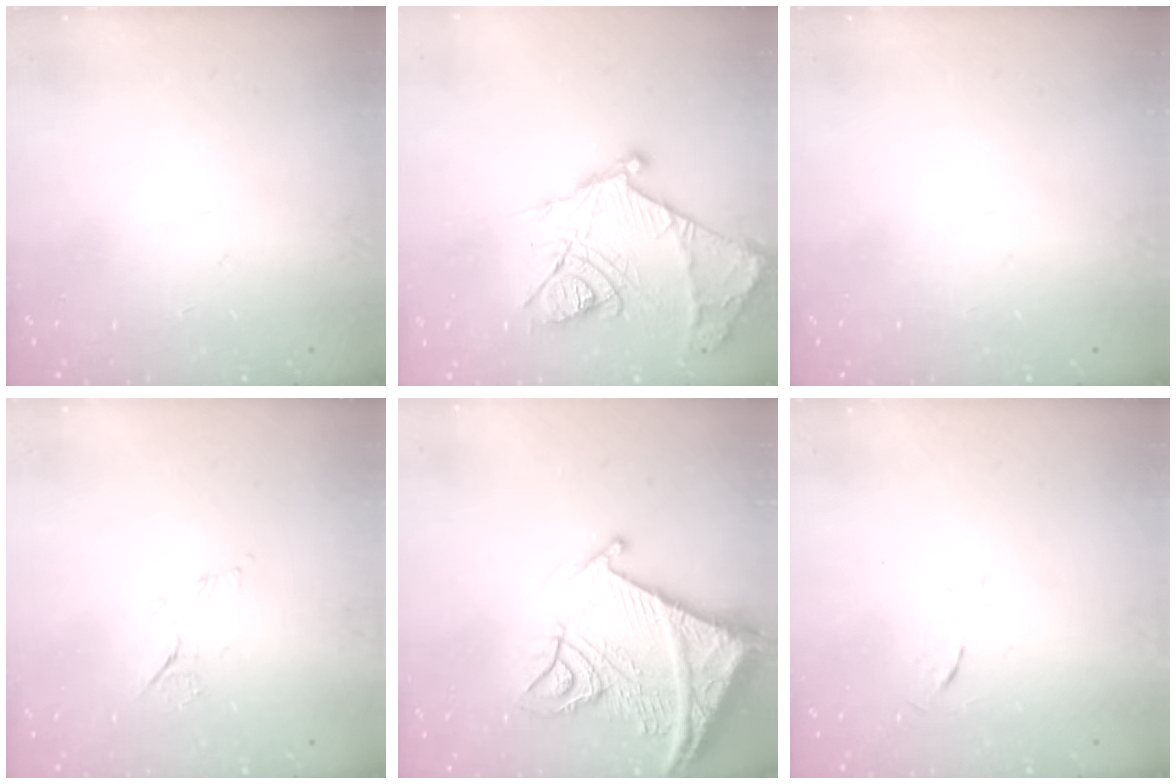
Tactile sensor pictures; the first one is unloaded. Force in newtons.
{"total": 18.9, "press": 18.8, "slide": 1.6}
{"total": 0.0}
{"total": 6.3, "press": 6.3, "slide": 0.6}
{"total": 19.6, "press": 19.5, "slide": 2.1}
{"total": 3.1, "press": 2.8, "slide": 1.2}